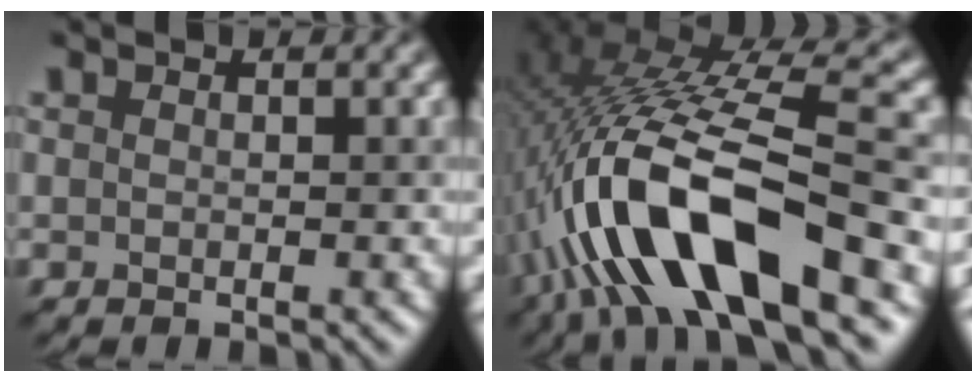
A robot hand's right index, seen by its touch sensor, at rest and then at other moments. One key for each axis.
{"total": 13.6, "fx": -4.1, "fy": 3.9, "fz": 12.3, "tx": -0.234, "ty": 0.017, "tz": -0.067}